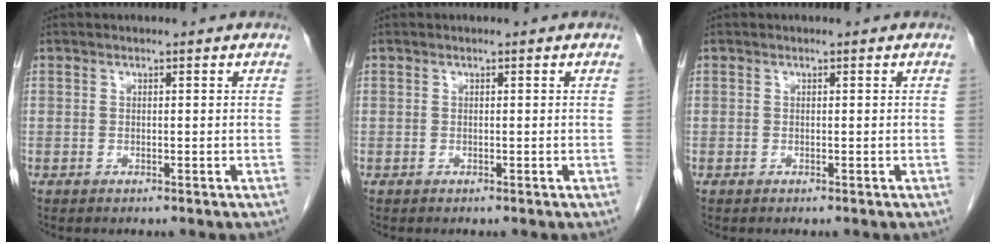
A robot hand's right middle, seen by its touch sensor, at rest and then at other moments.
{"total": 0.0}
{"total": 0.0}